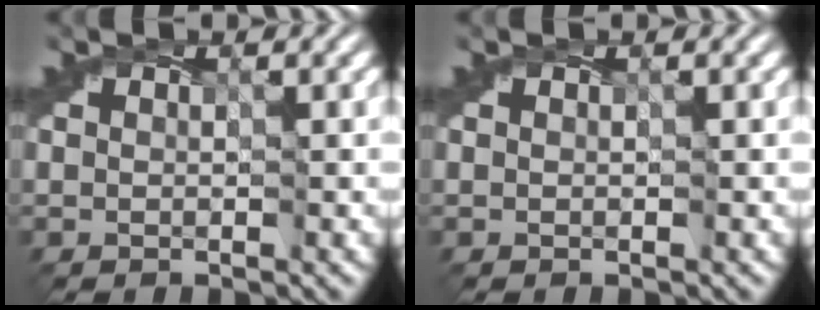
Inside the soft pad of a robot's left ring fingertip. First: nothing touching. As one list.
[{"total": 0.0}]